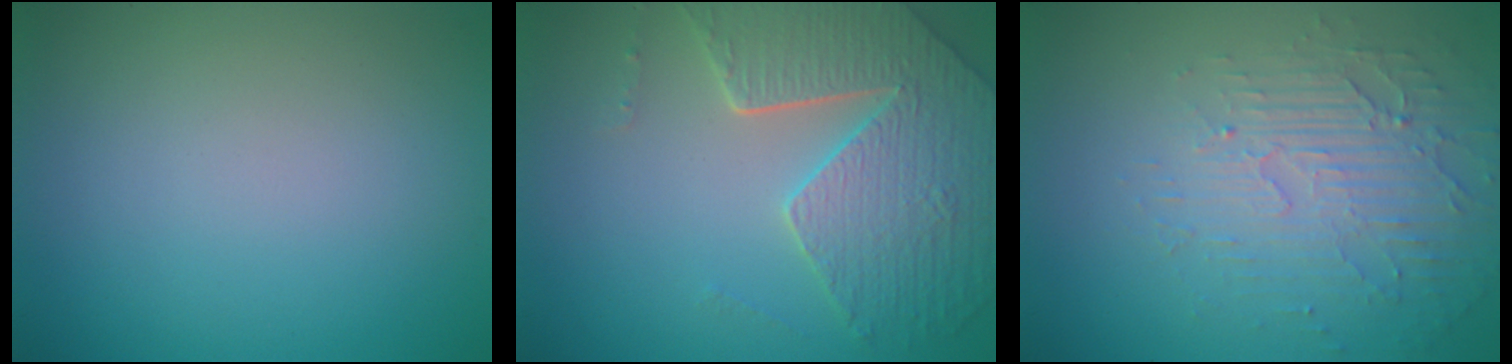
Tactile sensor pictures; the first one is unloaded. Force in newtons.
{"total": 6.2, "press": 5.1, "slide": 3.6}
{"total": 4.3, "press": 3.2, "slide": 2.8}